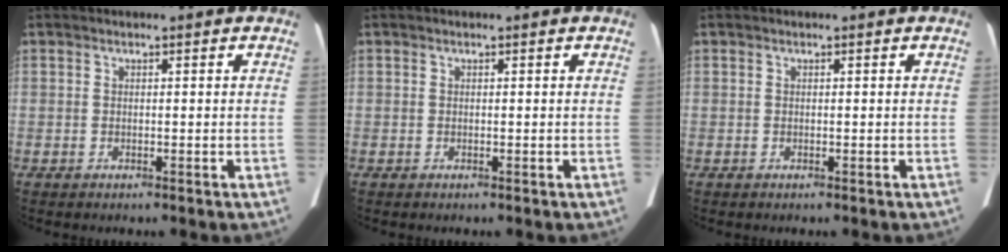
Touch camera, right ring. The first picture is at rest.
{"total": 0.0}
{"total": 0.0}